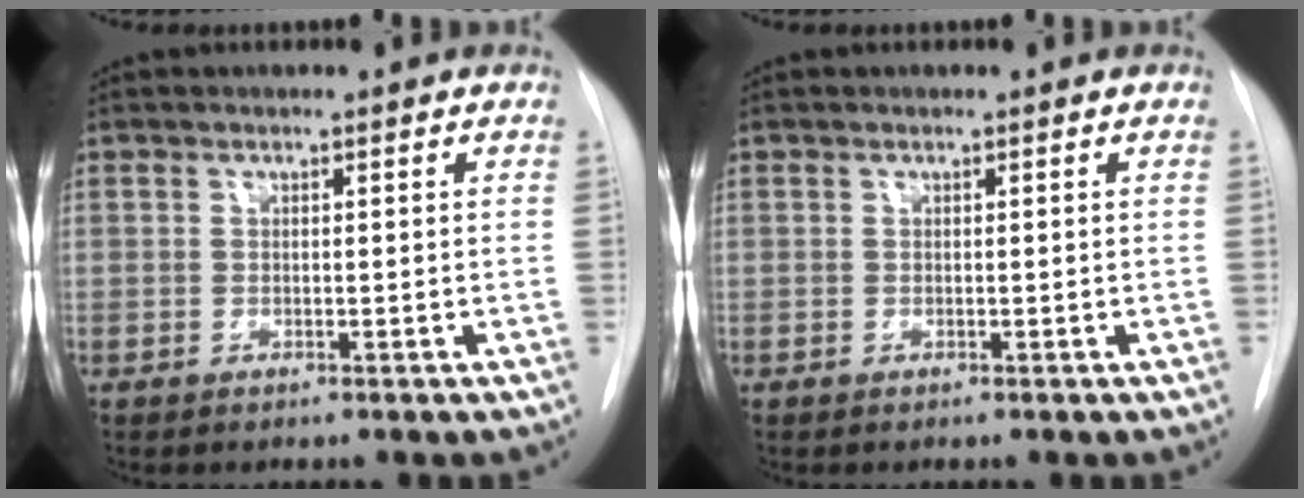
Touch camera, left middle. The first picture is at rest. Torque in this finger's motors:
{"motor_torque": [0.03, -0.02, 0.01, 0.00]}